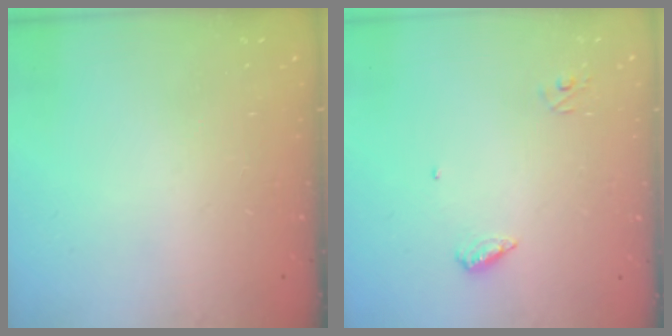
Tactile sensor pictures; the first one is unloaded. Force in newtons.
{"total": 5.3, "press": 5.3, "slide": 0.6}